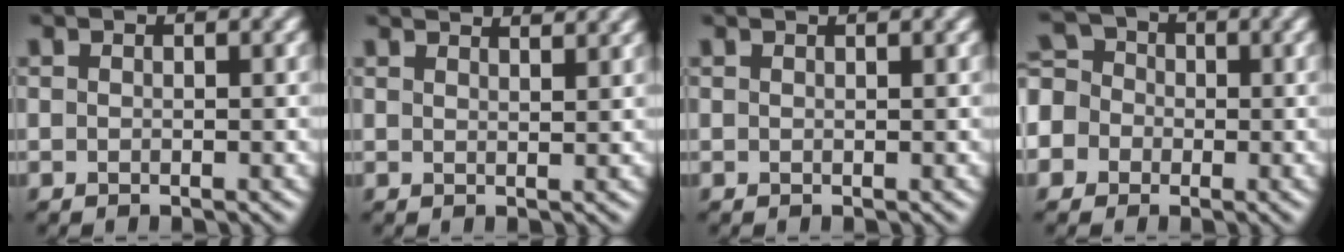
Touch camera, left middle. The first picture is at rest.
{"total": 4.5, "force": [3.9, 1.3, 1.9], "torque": [-0.003, 0.026, 0.021]}
{"total": 1.1, "force": [0.9, 0.3, 0.5], "torque": [-0.005, -0.001, 0.005]}
{"total": 6.7, "force": [-1.8, 6.0, 2.1], "torque": [-0.056, 0.016, -0.060]}